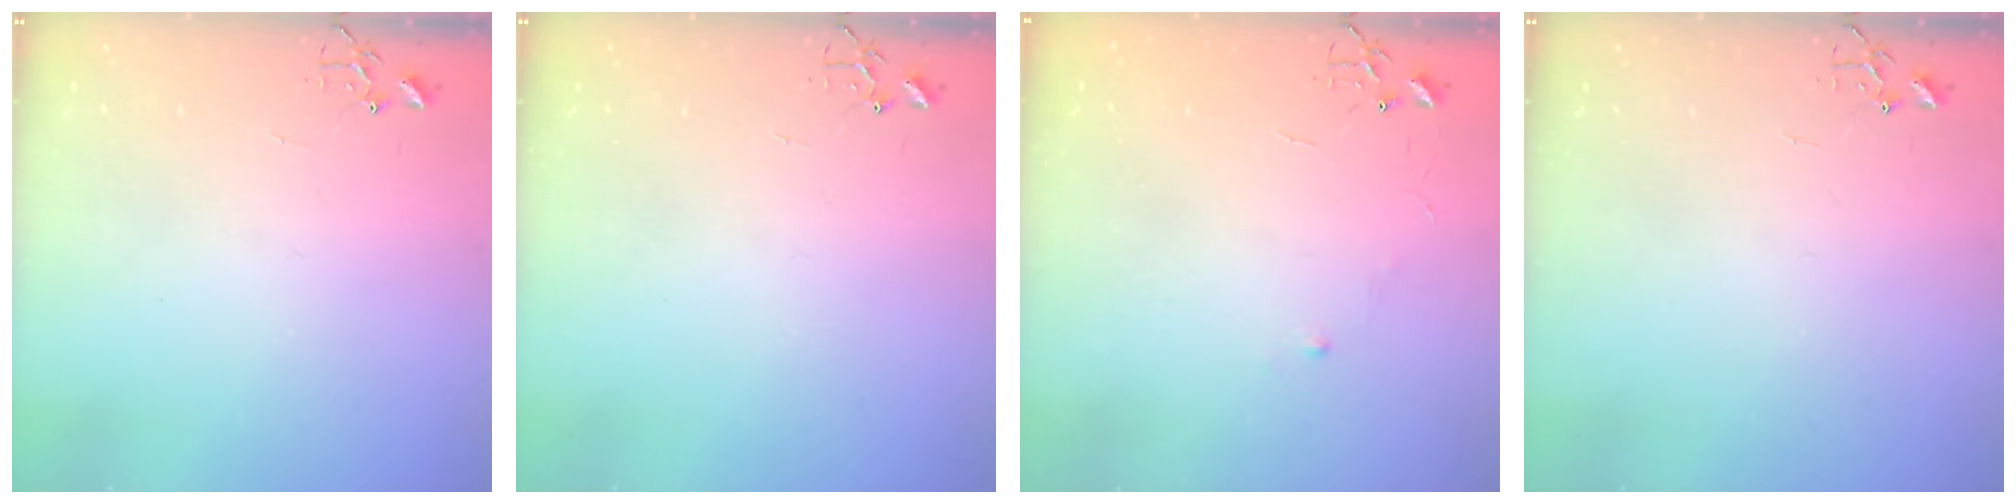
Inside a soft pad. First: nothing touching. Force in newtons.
{"total": 0.0}
{"total": 4.4, "press": 4.4, "slide": 0.6}
{"total": 0.0}